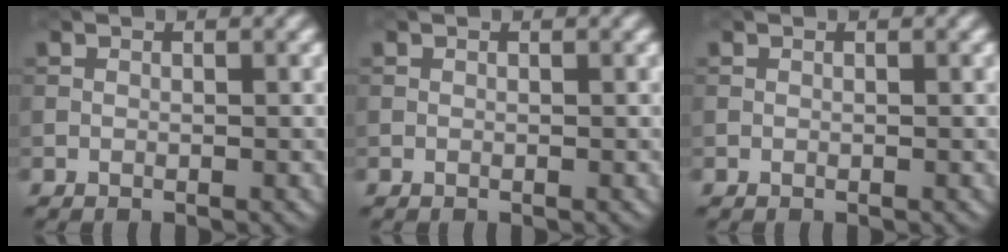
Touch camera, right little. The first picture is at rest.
{"total": 0.0}
{"total": 0.0}